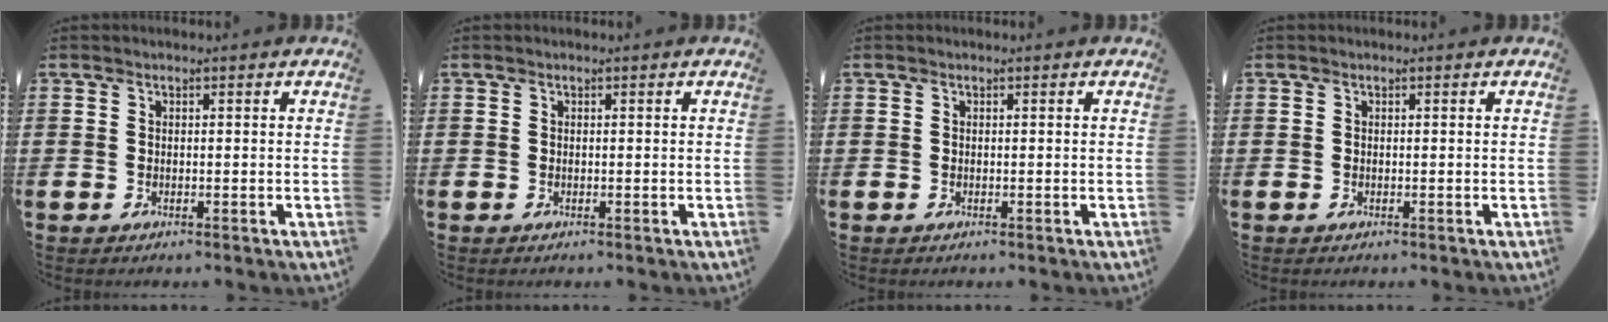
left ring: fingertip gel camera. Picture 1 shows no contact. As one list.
[{"total": 0.0}, {"total": 0.0}, {"total": 0.0}]